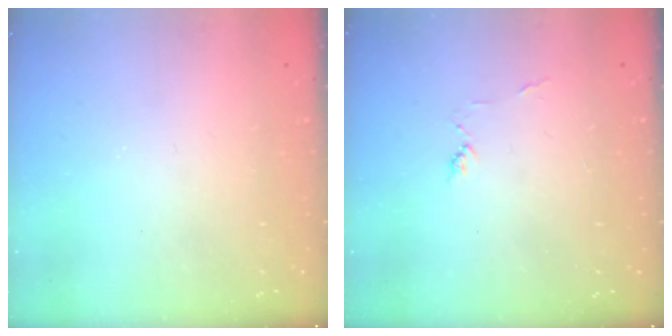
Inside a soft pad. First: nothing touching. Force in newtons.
{"total": 2.6, "press": 2.6, "slide": 0.3}